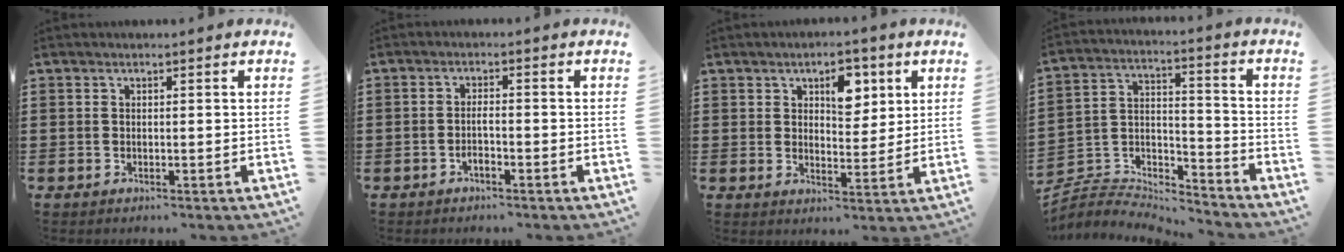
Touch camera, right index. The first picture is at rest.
{"total": 1.8, "force": [-1.1, 0.5, 1.4], "torque": [-0.029, 0.000, -0.021]}
{"total": 5.7, "force": [2.7, 3.4, 3.7], "torque": [-0.044, 0.000, 0.038]}
{"total": 5.0, "force": [-4.8, 1.2, 0.4], "torque": [-0.014, 0.001, -0.101]}